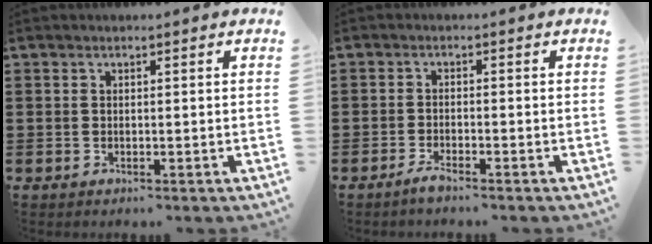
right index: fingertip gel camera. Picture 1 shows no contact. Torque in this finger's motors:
{"motor_torque": [0.13, 0.00, 0.13, 0.05]}